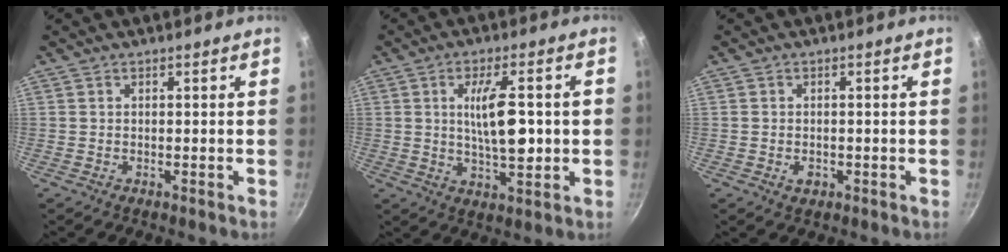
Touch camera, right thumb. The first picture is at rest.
{"total": 11.4, "force": [0.4, 3.8, 10.8], "torque": [-0.168, 0.001, 0.010]}
{"total": 2.0, "force": [-0.6, 1.4, 1.2], "torque": [-0.017, 0.003, -0.008]}